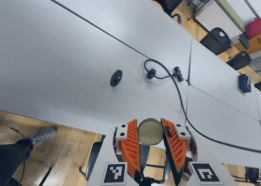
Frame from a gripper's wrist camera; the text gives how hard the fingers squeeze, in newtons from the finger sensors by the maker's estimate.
{"total": 10.1, "left": 10.6, "right": 9.6}